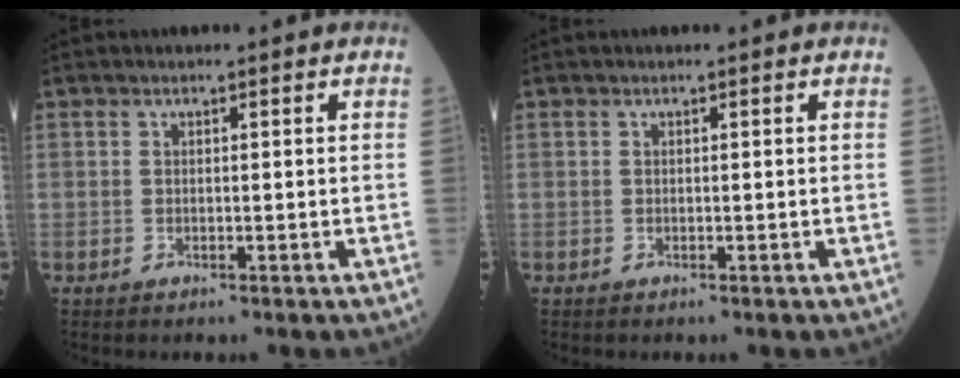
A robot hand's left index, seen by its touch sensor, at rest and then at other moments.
{"total": 0.0}